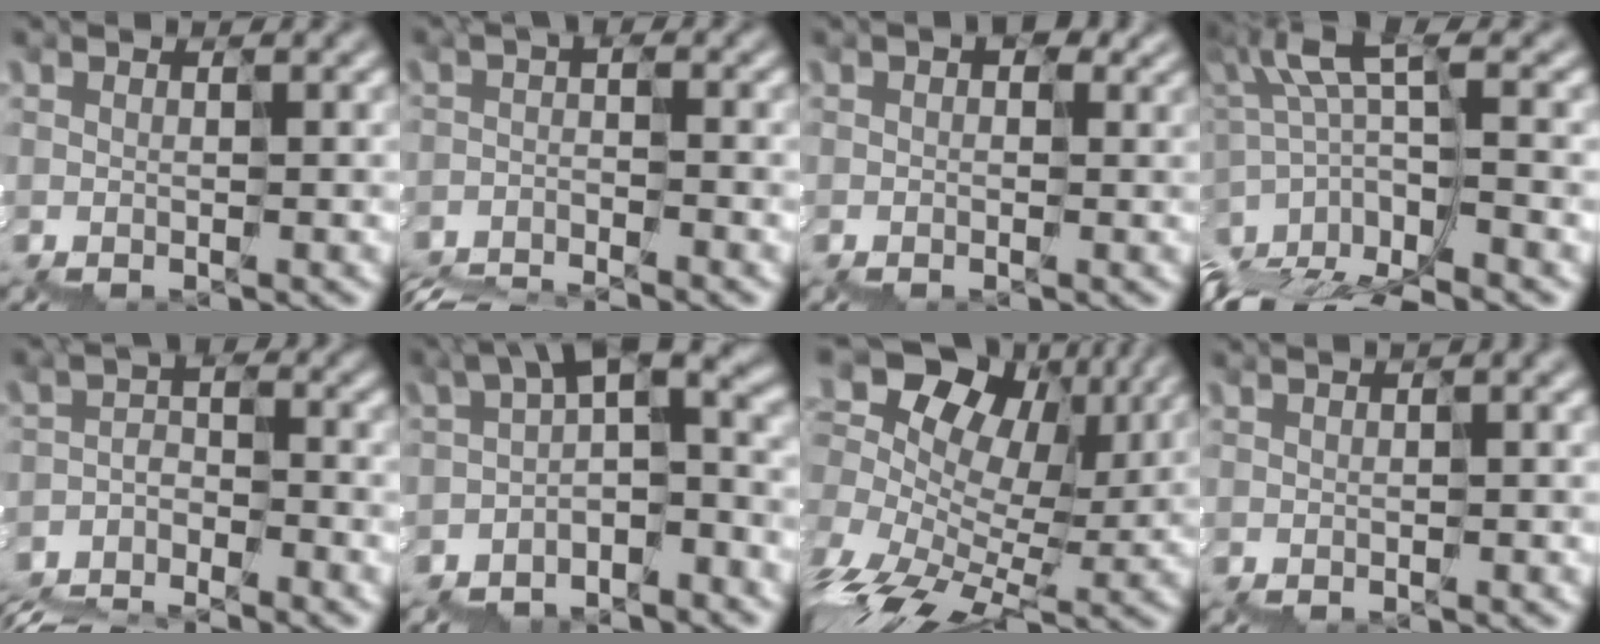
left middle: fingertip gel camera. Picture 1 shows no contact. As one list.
[{"total": 5.4, "force": [-5.3, 0.5, 0.9], "torque": [-0.024, -0.015, -0.083]}, {"total": 2.6, "force": [0.8, 1.7, 1.8], "torque": [-0.027, 0.013, 0.007]}, {"total": 8.8, "force": [-5.2, 2.2, 6.7], "torque": [-0.150, 0.010, -0.087]}, {"total": 6.5, "force": [-6.2, 1.3, 1.1], "torque": [-0.043, -0.008, -0.105]}, {"total": 6.2, "force": [-2.0, 2.5, 5.3], "torque": [-0.097, 0.015, -0.038]}, {"total": 13.4, "force": [2.4, 8.5, 10.0], "torque": [-0.195, 0.028, 0.067]}, {"total": 1.4, "force": [0.0, 0.5, 1.3], "torque": [-0.012, 0.004, 0.003]}]